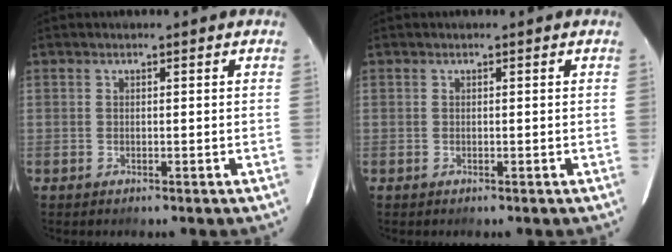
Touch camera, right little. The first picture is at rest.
{"total": 0.0}